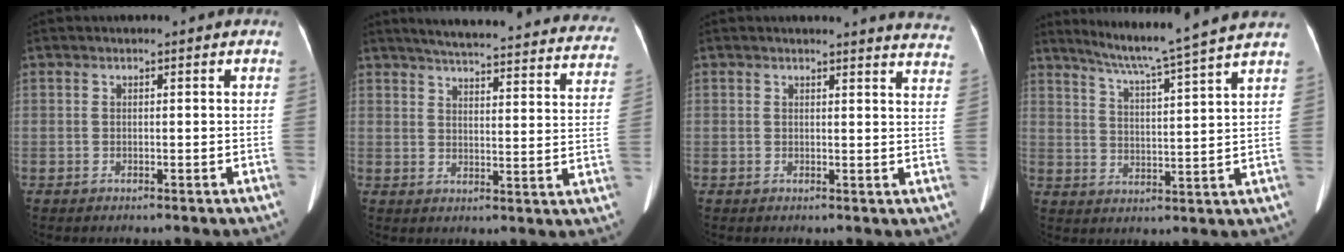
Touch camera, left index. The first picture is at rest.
{"total": 30.9, "force": [28.4, 4.4, 11.5], "torque": [-0.167, -0.059, 0.327]}
{"total": 10.8, "force": [10.6, 0.7, 1.9], "torque": [0.007, -0.065, 0.077]}
{"total": 14.3, "force": [12.4, -2.4, 6.7], "torque": [-0.115, -0.018, 0.172]}